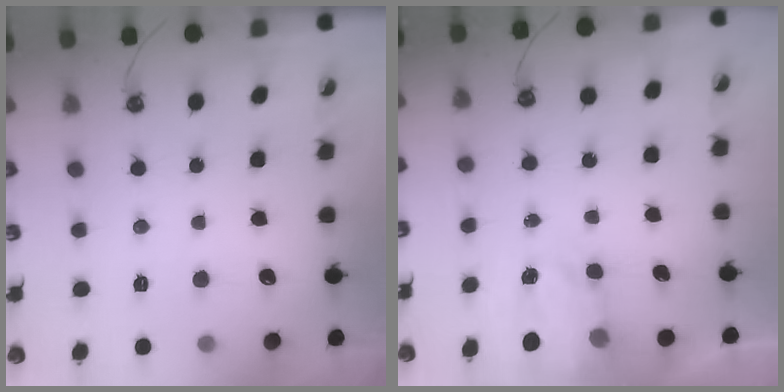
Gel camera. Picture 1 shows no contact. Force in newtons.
{"total": 4.3, "press": 4.3, "slide": 0.5}